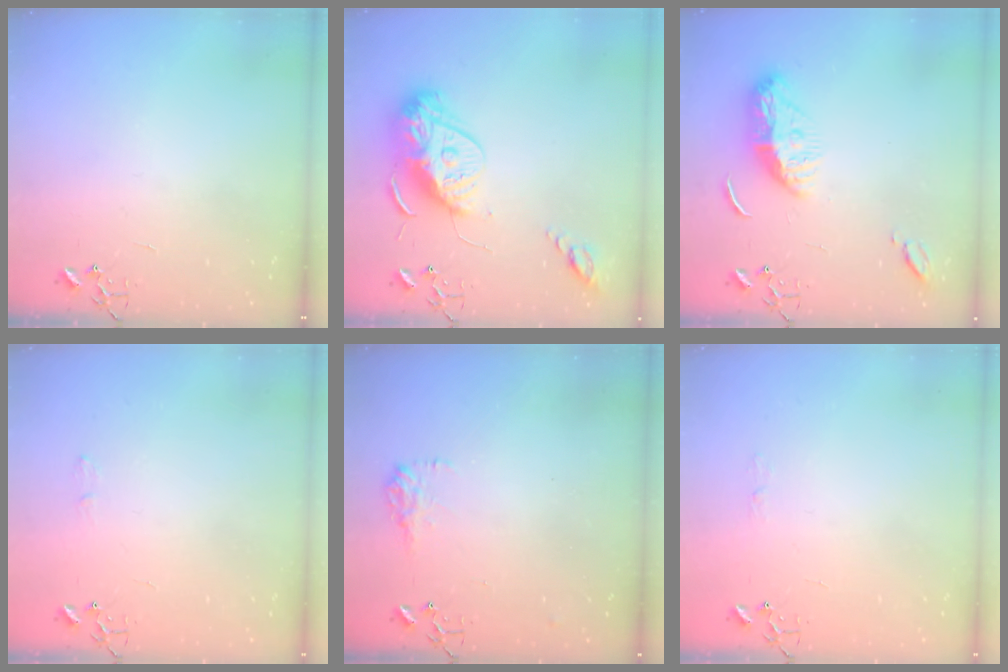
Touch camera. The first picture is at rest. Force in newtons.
{"total": 16.1, "press": 16.0, "slide": 1.6}
{"total": 11.6, "press": 11.6, "slide": 1.0}
{"total": 4.6, "press": 4.6, "slide": 0.7}
{"total": 9.2, "press": 9.2, "slide": 0.4}
{"total": 3.6, "press": 3.6, "slide": 0.4}